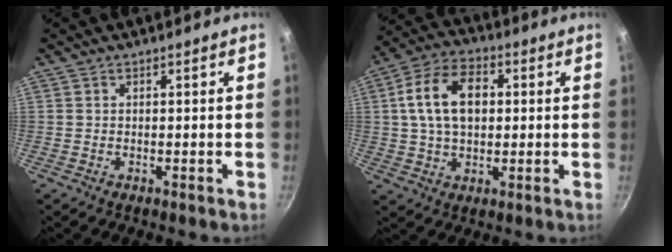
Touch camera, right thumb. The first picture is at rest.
{"total": 13.6, "force": [2.3, 8.8, 10.0], "torque": [-0.163, 0.015, 0.030]}